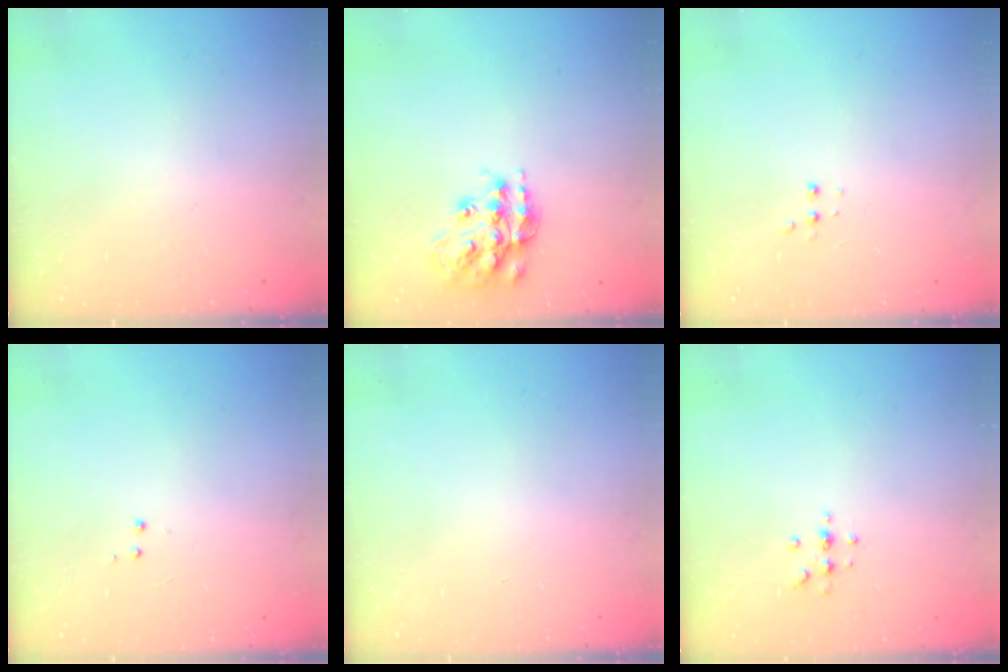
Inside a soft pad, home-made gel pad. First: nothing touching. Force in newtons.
{"total": 16.1, "press": 16.1, "slide": 1.2}
{"total": 3.0, "press": 2.9, "slide": 0.7}
{"total": 3.0, "press": 2.9, "slide": 0.6}
{"total": 0.0}
{"total": 3.3, "press": 3.2, "slide": 0.4}